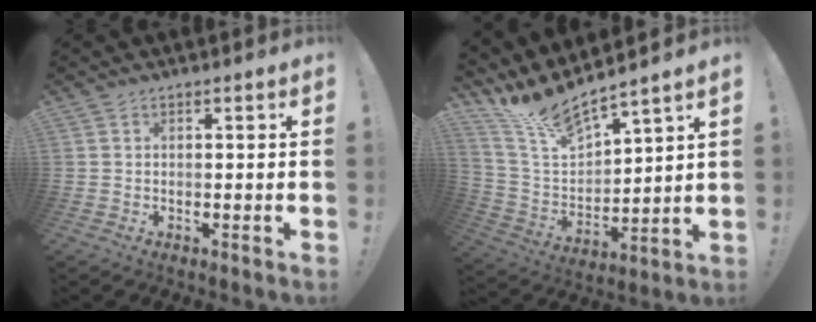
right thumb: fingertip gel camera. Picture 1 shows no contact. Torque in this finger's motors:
{"motor_torque": [-0.05, 0.21, 0.43, 0.16, 0.01]}